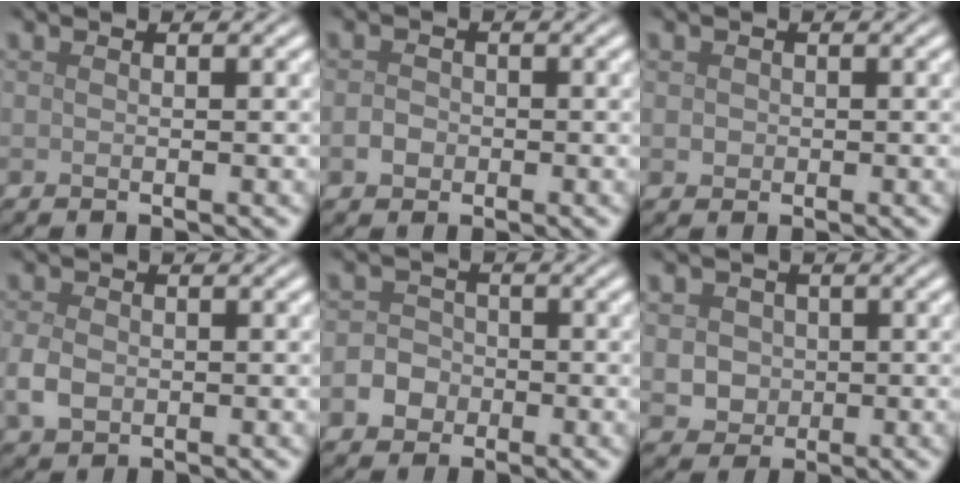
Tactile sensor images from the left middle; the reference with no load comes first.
{"total": 1.3, "force": [-0.4, 1.2, 0.5], "torque": [-0.007, 0.000, -0.012]}
{"total": 0.8, "force": [0.0, 0.8, 0.2], "torque": [0.002, -0.003, -0.001]}
{"total": 2.6, "force": [-0.5, 2.0, 1.6], "torque": [-0.037, -0.004, -0.012]}
{"total": 2.9, "force": [-1.1, 2.6, 0.8], "torque": [0.005, 0.003, -0.028]}
{"total": 3.1, "force": [0.4, 2.8, 1.2], "torque": [-0.016, 0.006, 0.007]}